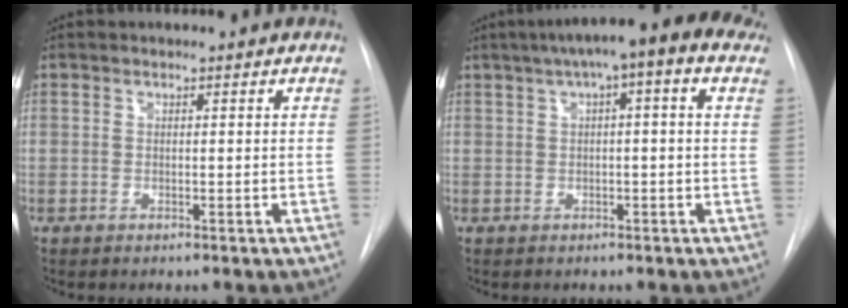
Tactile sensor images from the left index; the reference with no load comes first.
{"total": 10.0, "force": [5.0, 1.7, 8.5], "torque": [-0.123, 0.048, 0.057]}